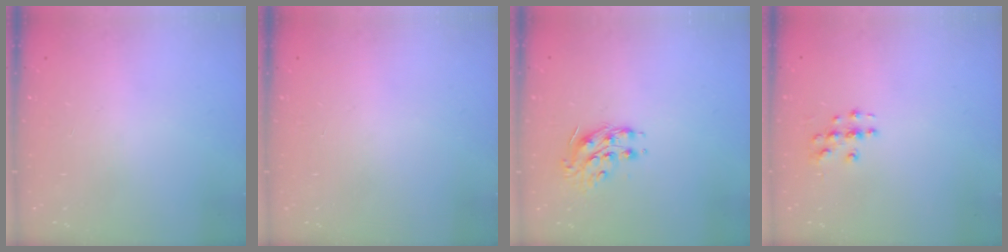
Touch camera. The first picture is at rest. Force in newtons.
{"total": 0.0}
{"total": 9.3, "press": 9.3, "slide": 0.2}
{"total": 3.3, "press": 3.3, "slide": 0.2}